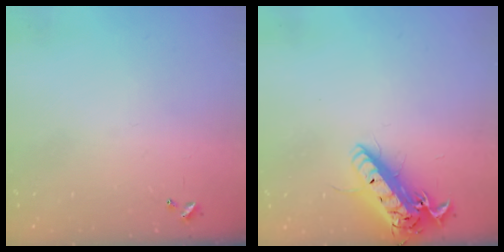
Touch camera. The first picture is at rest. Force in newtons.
{"total": 17.4, "press": 16.9, "slide": 4.1}